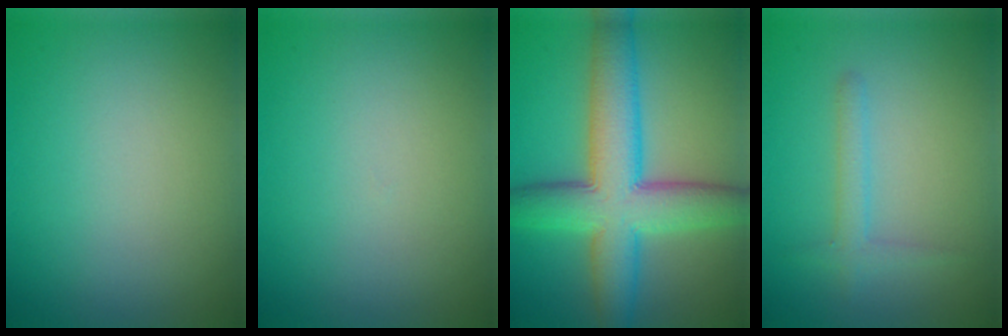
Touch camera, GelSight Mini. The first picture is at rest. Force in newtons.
{"total": 0.0}
{"total": 9.3, "press": 9.3, "slide": 0.2}
{"total": 1.7, "press": 1.7, "slide": 0.1}